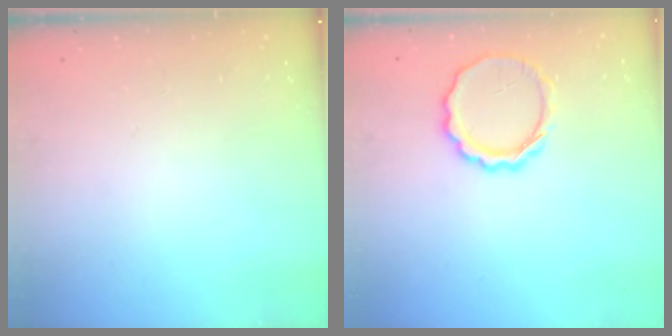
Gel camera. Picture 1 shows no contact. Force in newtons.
{"total": 9.4, "press": 9.1, "slide": 2.1}